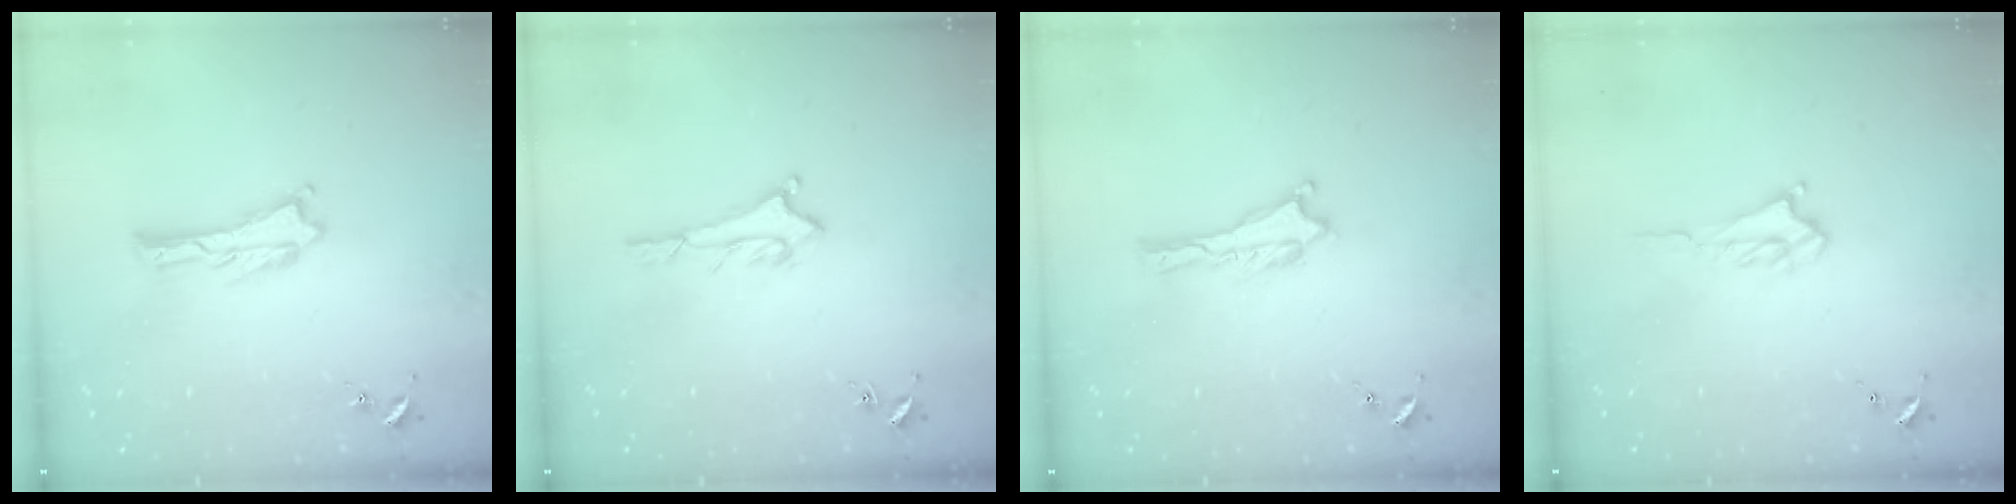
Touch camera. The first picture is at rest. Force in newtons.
{"total": 1.6, "press": 1.6, "slide": 0.1}
{"total": 0.0}
{"total": 2.5, "press": 2.5, "slide": 0.3}